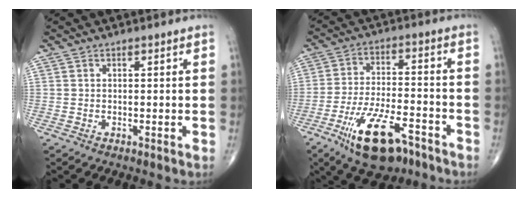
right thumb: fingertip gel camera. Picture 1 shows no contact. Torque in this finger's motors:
{"motor_torque": [4.24, 0.77, 1.23, -1.10, 0.45]}